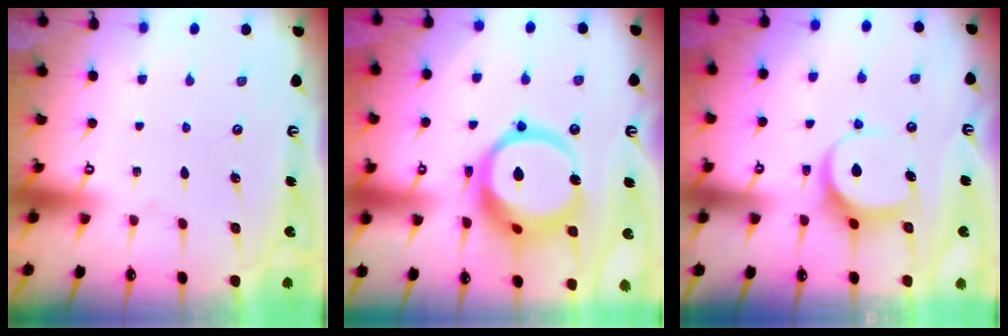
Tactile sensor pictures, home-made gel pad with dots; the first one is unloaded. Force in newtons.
{"total": 17.0, "press": 16.9, "slide": 2.1}
{"total": 7.4, "press": 7.4, "slide": 1.1}